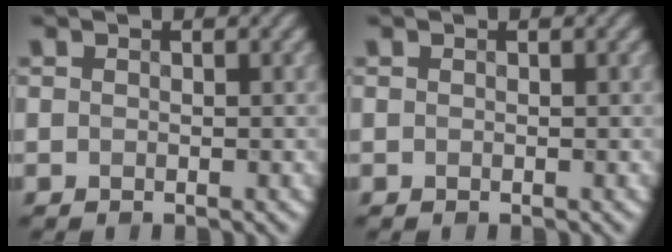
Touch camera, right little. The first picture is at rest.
{"total": 0.0}